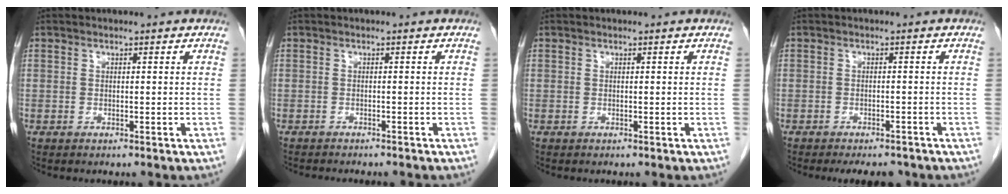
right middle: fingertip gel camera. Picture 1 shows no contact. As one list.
[{"total": 6.2, "force": [-5.6, 1.1, 2.5], "torque": [-0.027, -0.008, -0.068]}, {"total": 0.0}, {"total": 5.6, "force": [-4.8, 2.0, 2.1], "torque": [-0.019, -0.005, -0.059]}]